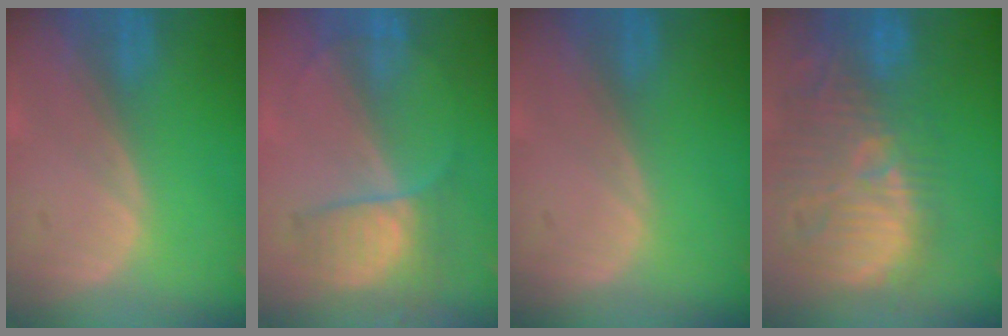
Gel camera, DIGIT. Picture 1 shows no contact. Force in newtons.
{"total": 7.3, "press": 6.0, "slide": 4.0}
{"total": 0.0}
{"total": 14.3, "press": 12.9, "slide": 6.2}